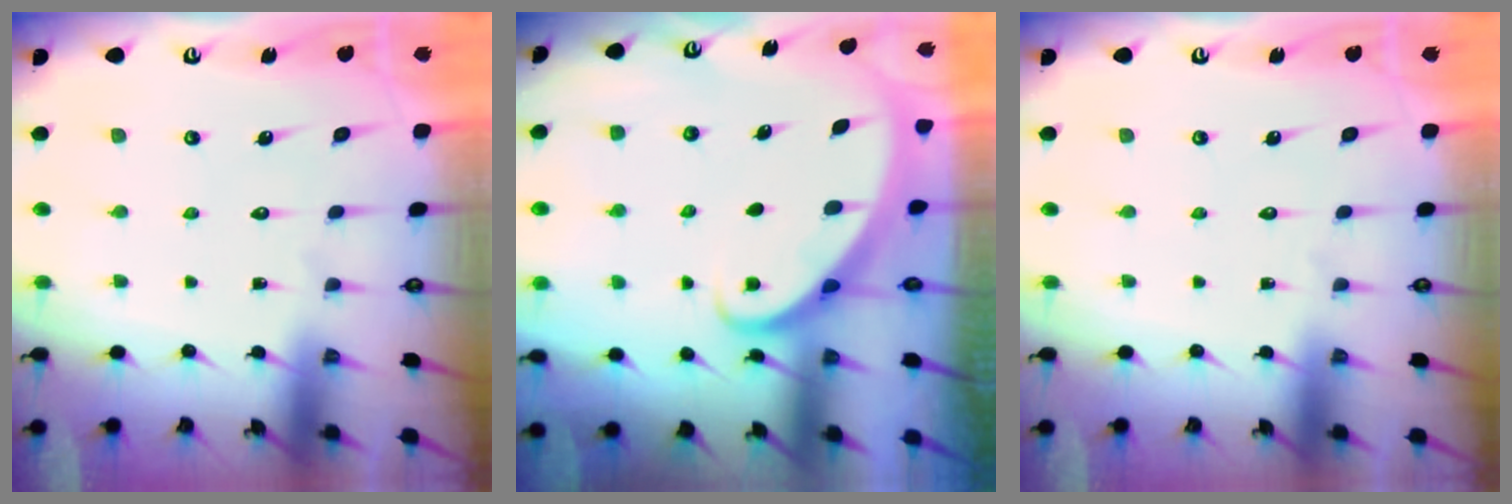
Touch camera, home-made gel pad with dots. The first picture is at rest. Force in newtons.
{"total": 2.6, "press": 2.6, "slide": 0.3}
{"total": 0.0}